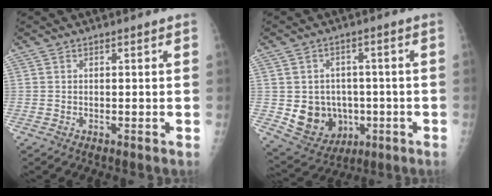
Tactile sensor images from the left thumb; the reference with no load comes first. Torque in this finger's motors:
{"motor_torque": [-0.37, 0.48, 0.06, -0.08, 0.05]}